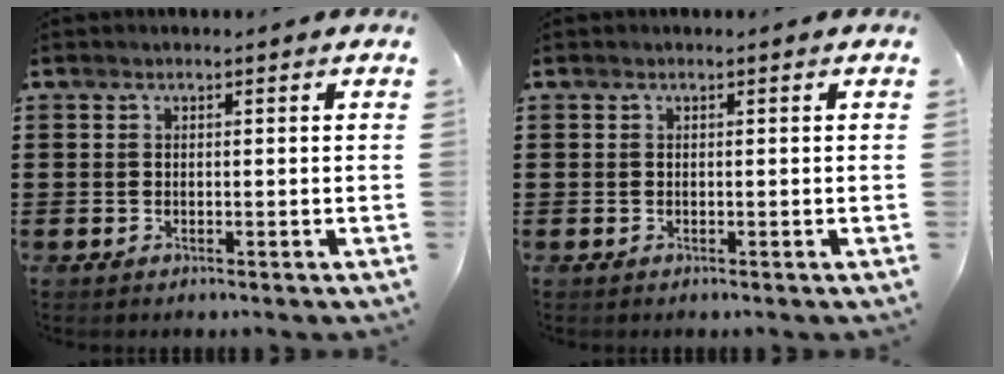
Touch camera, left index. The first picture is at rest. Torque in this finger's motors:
{"motor_torque": [-0.01, 0.00, 0.00, -0.01]}